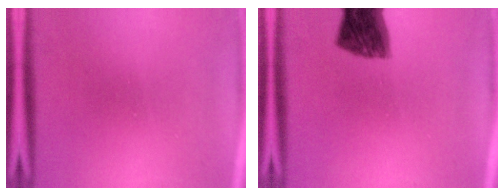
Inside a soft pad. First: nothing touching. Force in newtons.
{"total": 8.8}